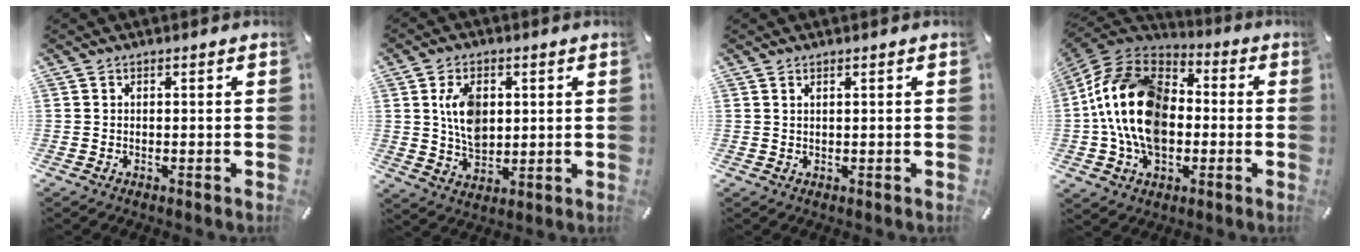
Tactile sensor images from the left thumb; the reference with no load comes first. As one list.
[{"total": 9.2, "force": [2.1, 6.5, 6.2], "torque": [-0.120, 0.002, 0.036]}, {"total": 0.9, "force": [0.6, -0.1, 0.7], "torque": [-0.013, -0.002, 0.012]}, {"total": 19.5, "force": [-2.1, 14.3, 13.1], "torque": [-0.286, 0.027, -0.043]}]